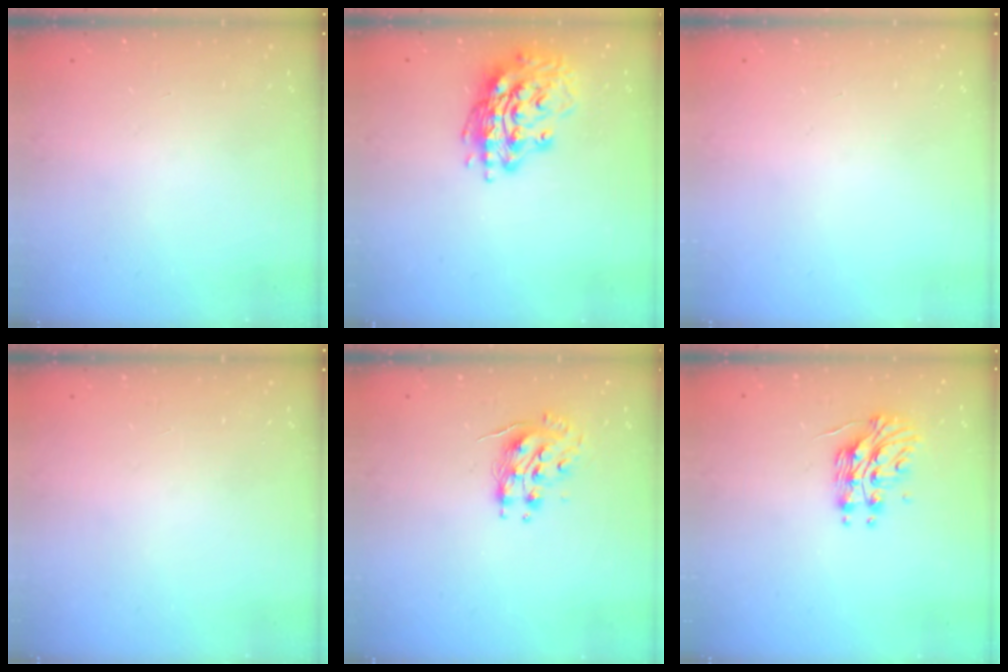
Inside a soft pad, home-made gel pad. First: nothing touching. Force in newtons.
{"total": 16.3, "press": 16.1, "slide": 2.8}
{"total": 0.0}
{"total": 0.0}
{"total": 8.5, "press": 8.4, "slide": 0.5}
{"total": 11.0, "press": 11.0, "slide": 0.9}